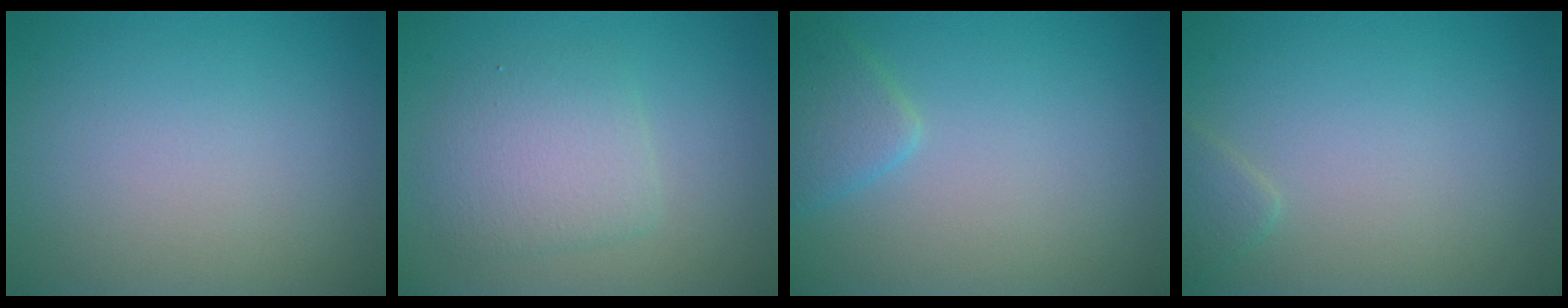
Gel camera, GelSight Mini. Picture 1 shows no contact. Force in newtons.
{"total": 3.4, "press": 3.4, "slide": 0.1}
{"total": 2.1, "press": 2.1, "slide": 0.1}
{"total": 1.1, "press": 1.1, "slide": 0.1}